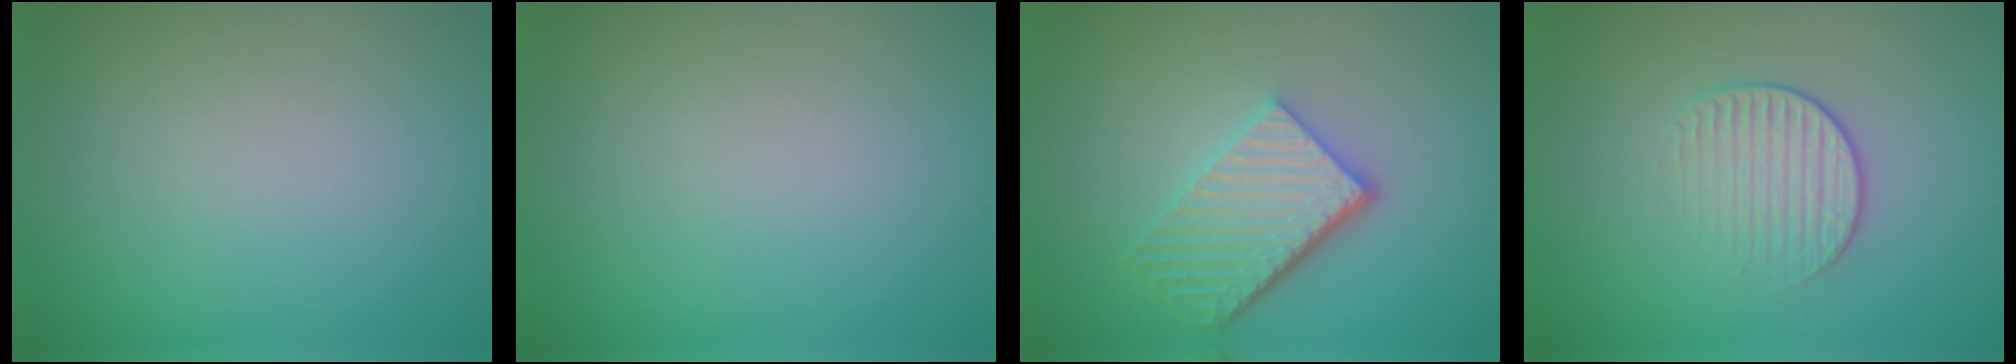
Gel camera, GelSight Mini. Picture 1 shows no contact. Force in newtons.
{"total": 0.0}
{"total": 5.2, "press": 3.9, "slide": 3.4}
{"total": 2.0, "press": 1.4, "slide": 1.4}